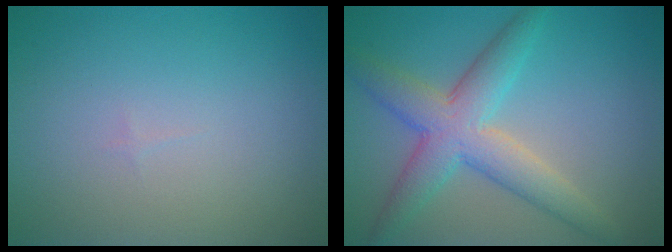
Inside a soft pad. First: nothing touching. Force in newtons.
{"total": 5.8, "press": 5.8, "slide": 0.4}